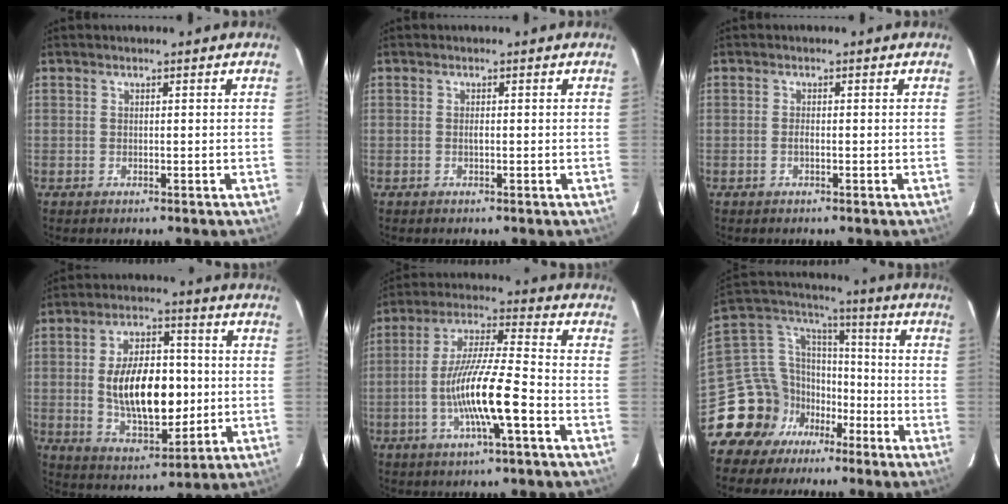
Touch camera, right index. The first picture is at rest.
{"total": 0.6, "force": [-0.1, 0.2, 0.6], "torque": [-0.012, 0.001, -0.003]}
{"total": 0.8, "force": [-0.3, 0.3, 0.7], "torque": [-0.015, 0.000, -0.006]}
{"total": 16.6, "force": [-0.6, 8.5, 14.2], "torque": [-0.249, 0.004, 0.005]}
{"total": 13.3, "force": [-4.9, 1.0, 12.3], "torque": [-0.238, -0.003, -0.095]}
{"total": 15.7, "force": [-9.7, 11.6, 4.1], "torque": [-0.103, 0.054, -0.168]}